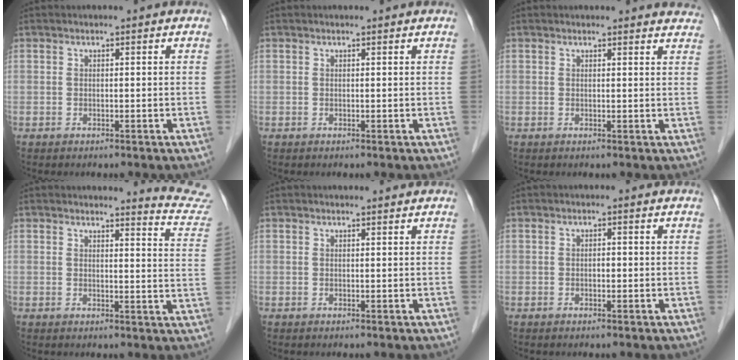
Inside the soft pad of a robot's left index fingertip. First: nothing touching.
{"total": 0.0}
{"total": 5.4, "force": [5.3, 1.1, 0.5], "torque": [0.014, -0.012, 0.029]}
{"total": 7.7, "force": [7.6, -0.7, -0.2], "torque": [0.000, -0.082, 0.063]}
{"total": 1.0, "force": [1.0, 0.0, 0.1], "torque": [-0.007, -0.001, 0.012]}
{"total": 0.9, "force": [-0.5, 0.4, 0.6], "torque": [-0.010, -0.004, -0.010]}